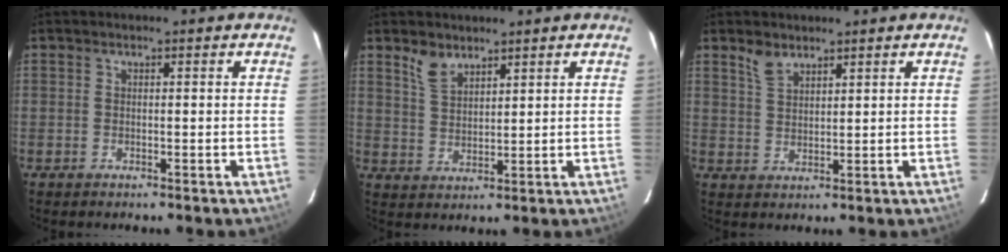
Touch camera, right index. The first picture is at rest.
{"total": 5.0, "force": [3.7, 2.4, 2.5], "torque": [-0.044, 0.005, 0.076]}
{"total": 3.9, "force": [2.9, 1.9, 1.8], "torque": [-0.033, 0.004, 0.058]}